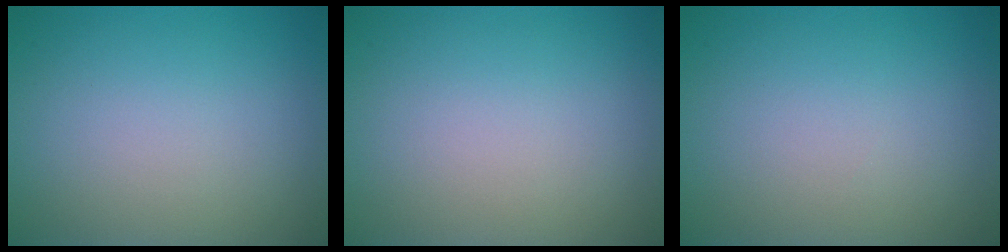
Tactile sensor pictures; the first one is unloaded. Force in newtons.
{"total": 0.0}
{"total": 0.0}